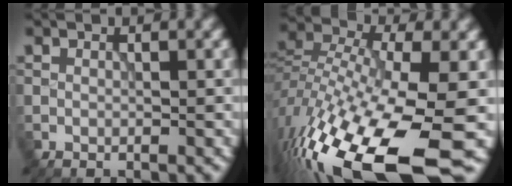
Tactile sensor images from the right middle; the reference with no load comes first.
{"total": 17.6, "force": [-10.0, 5.4, 13.4], "torque": [-0.294, -0.021, -0.172]}